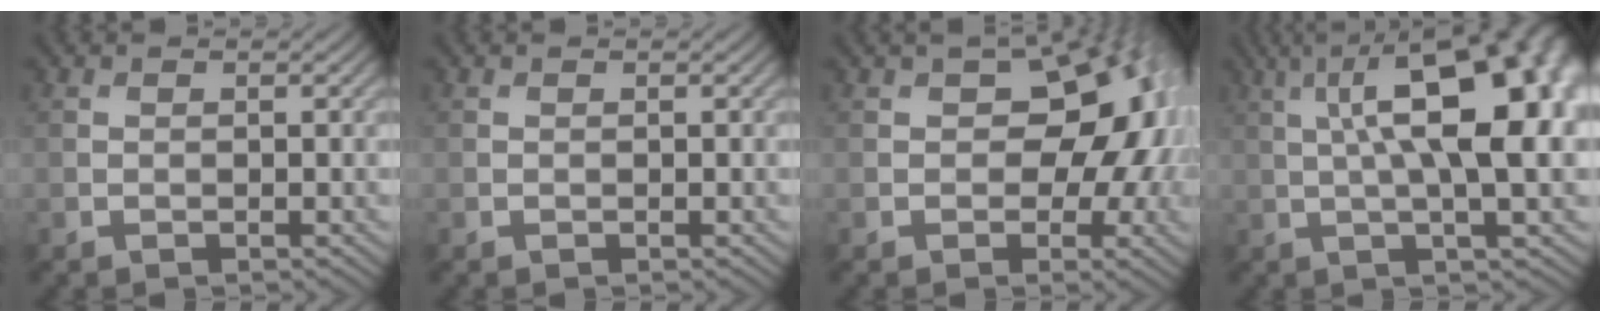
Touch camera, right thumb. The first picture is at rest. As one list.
[{"total": 0.0}, {"total": 11.3, "force": [1.1, 7.1, 8.8], "torque": [-0.109, 0.002, 0.013]}, {"total": 15.8, "force": [2.8, 5.8, 14.4], "torque": [-0.195, 0.034, 0.031]}]